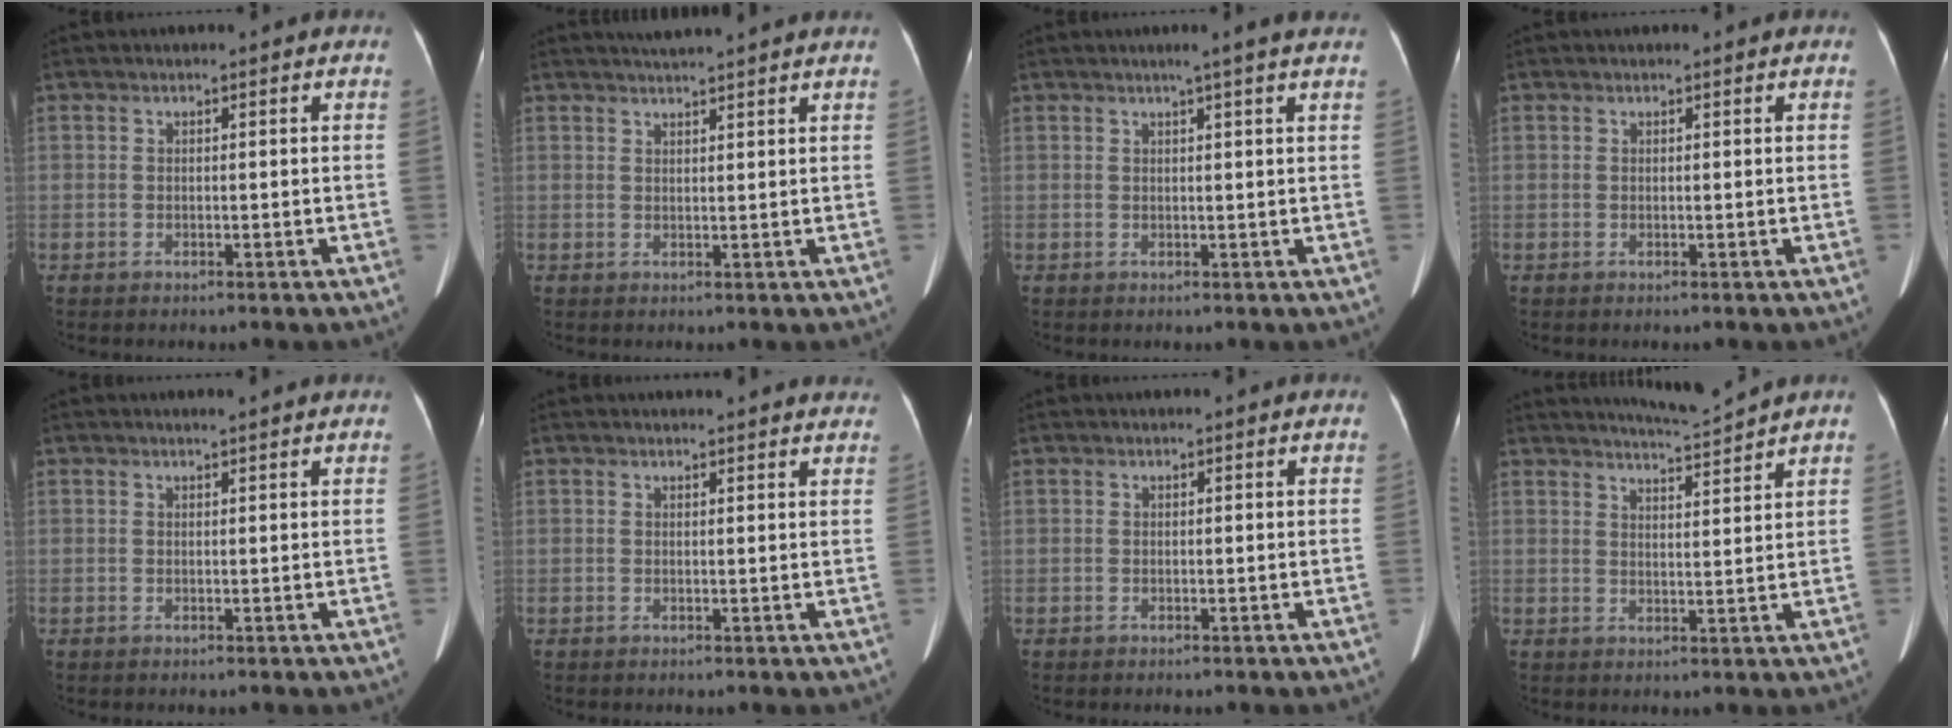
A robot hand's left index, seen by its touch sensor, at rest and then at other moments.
{"total": 5.0, "force": [4.6, -0.7, 1.9], "torque": [-0.028, 0.022, 0.062]}
{"total": 3.5, "force": [2.6, -0.9, 2.1], "torque": [-0.030, 0.007, 0.033]}
{"total": 0.0}
{"total": 1.6, "force": [1.5, -0.2, 0.7], "torque": [-0.012, 0.006, 0.024]}
{"total": 10.3, "force": [9.9, 1.5, 2.7], "torque": [-0.014, 0.010, 0.092]}
{"total": 0.9, "force": [0.8, 0.0, 0.3], "torque": [-0.006, 0.012, 0.015]}
{"total": 5.1, "force": [4.8, -1.7, 0.5], "torque": [-0.018, -0.015, 0.080]}